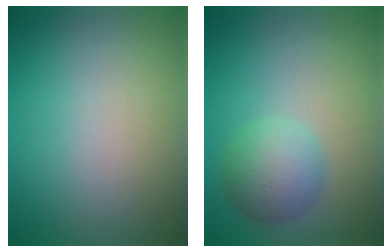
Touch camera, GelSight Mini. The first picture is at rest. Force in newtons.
{"total": 3.8, "press": 3.8, "slide": 0.1}